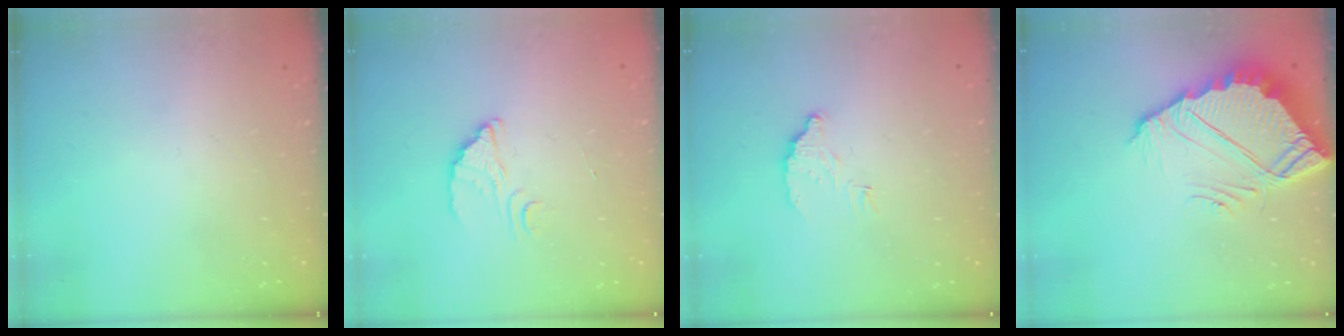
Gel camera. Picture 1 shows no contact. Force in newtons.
{"total": 2.3, "press": 2.3, "slide": 0.0}
{"total": 5.3, "press": 5.3, "slide": 0.1}
{"total": 7.9, "press": 7.9, "slide": 0.4}